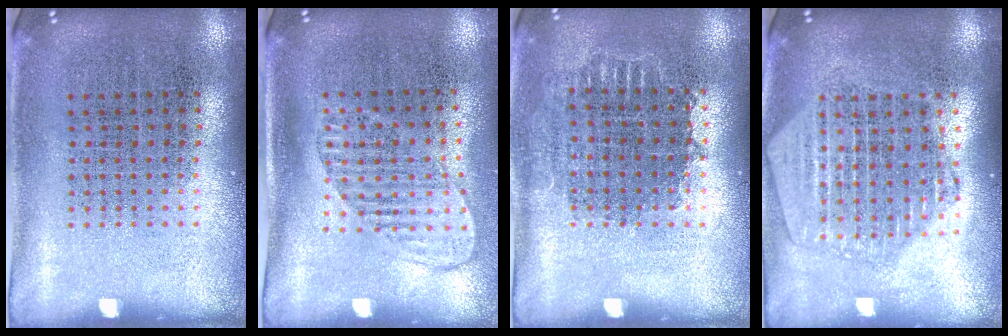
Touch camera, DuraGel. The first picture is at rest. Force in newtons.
{"total": 1.4, "press": 1.2, "slide": 0.8}
{"total": 0.9, "press": 0.8, "slide": 0.2}
{"total": 2.0, "press": 1.9, "slide": 0.8}